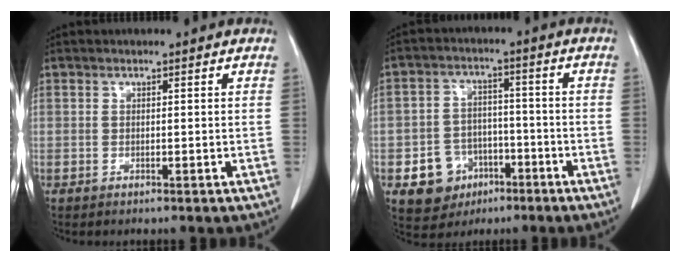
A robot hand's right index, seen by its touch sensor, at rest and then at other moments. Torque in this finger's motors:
{"motor_torque": [-0.23, -0.08, -0.41, -0.17]}